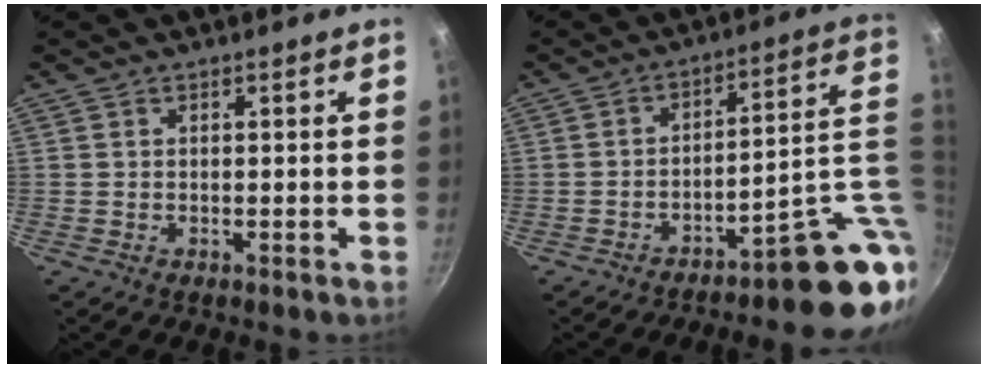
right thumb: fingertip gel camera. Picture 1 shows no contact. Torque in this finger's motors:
{"motor_torque": [3.28, 0.60, 1.32, -1.45, 0.08]}